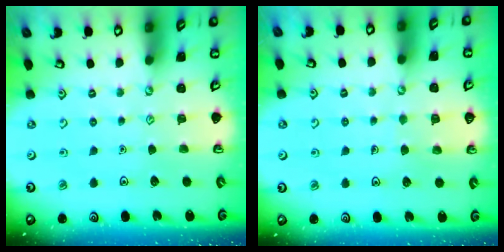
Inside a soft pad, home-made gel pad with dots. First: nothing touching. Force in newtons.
{"total": 4.8, "press": 4.8, "slide": 0.4}